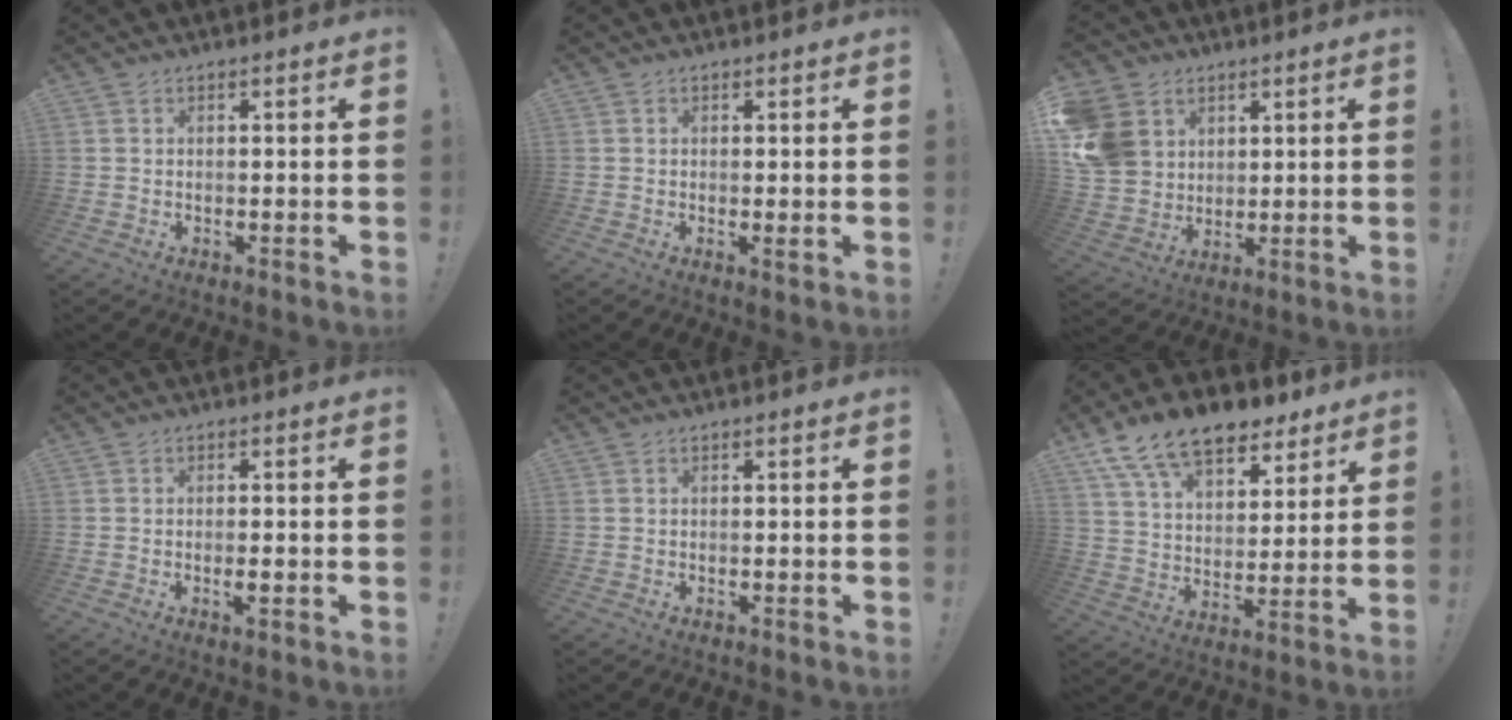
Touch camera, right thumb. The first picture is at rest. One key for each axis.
{"total": 1.1, "fx": 0.4, "fy": 0.2, "fz": 1.0, "tx": -0.005, "ty": -0.006, "tz": 0.005}
{"total": 12.8, "fx": 4.5, "fy": 10.9, "fz": 4.9, "tx": -0.102, "ty": -0.017, "tz": 0.097}
{"total": 2.1, "fx": -0.6, "fy": 0.3, "fz": 2.0, "tx": -0.030, "ty": -0.001, "tz": -0.011}
{"total": 0.0}
{"total": 16.0, "fx": 11.0, "fy": 8.4, "fz": 8.0, "tx": -0.137, "ty": -0.072, "tz": 0.201}